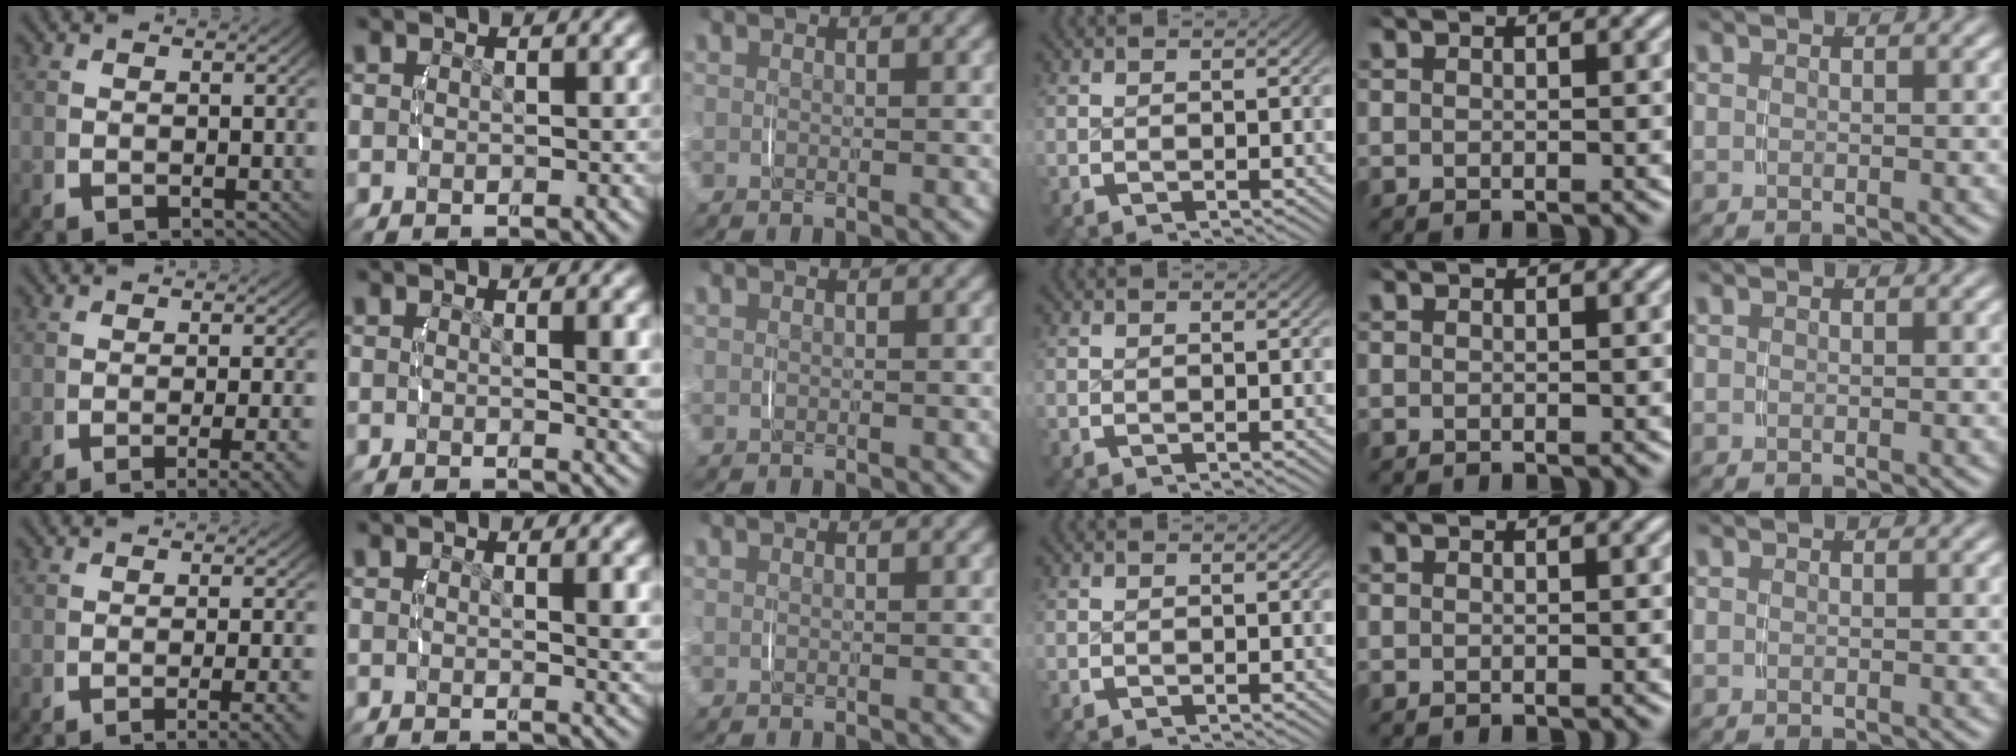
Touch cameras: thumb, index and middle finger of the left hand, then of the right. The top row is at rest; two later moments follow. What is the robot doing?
{"motion": "lift_and_place", "object": "glasses case"}